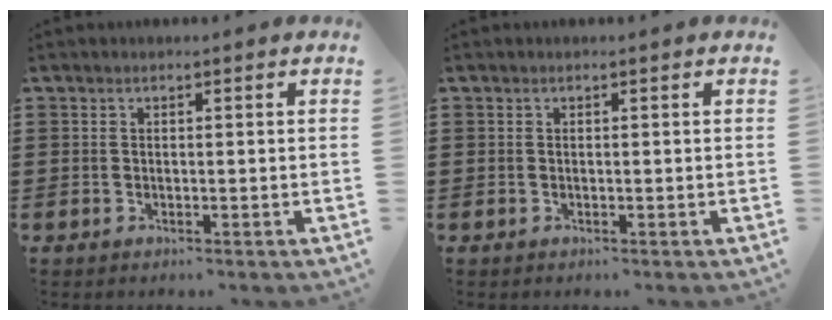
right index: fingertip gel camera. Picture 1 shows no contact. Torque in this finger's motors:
{"motor_torque": [0.26, 0.95, 0.00, 0.00]}